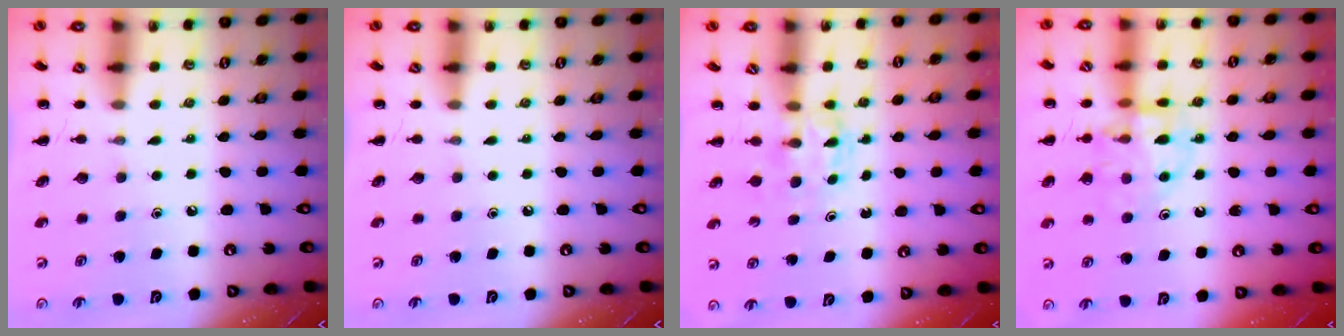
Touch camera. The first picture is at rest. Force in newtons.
{"total": 0.0}
{"total": 2.6, "press": 2.4, "slide": 1.1}
{"total": 12.7, "press": 12.6, "slide": 1.4}